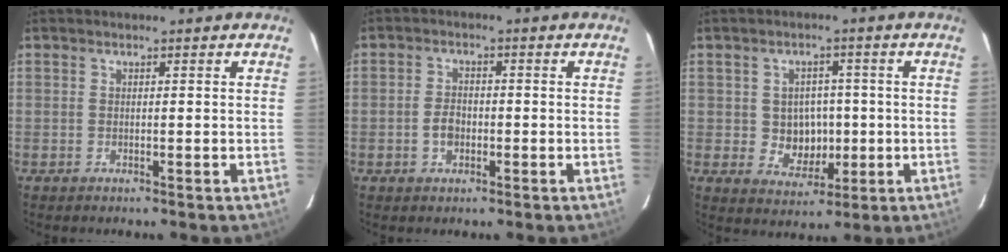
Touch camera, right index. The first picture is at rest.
{"total": 3.4, "force": [-1.0, 2.5, 2.1], "torque": [-0.042, 0.005, -0.016]}
{"total": 6.3, "force": [-0.4, 5.7, 2.6], "torque": [-0.050, 0.008, 0.010]}